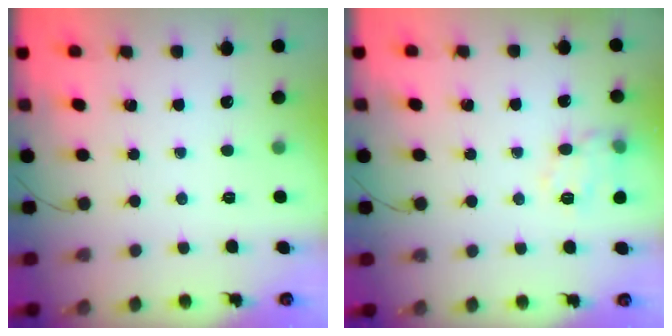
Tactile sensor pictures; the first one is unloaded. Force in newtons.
{"total": 11.6, "press": 11.6, "slide": 0.4}